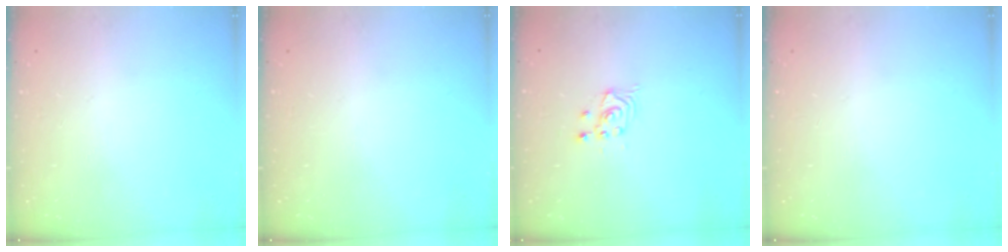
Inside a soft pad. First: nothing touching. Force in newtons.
{"total": 0.0}
{"total": 2.6, "press": 2.6, "slide": 0.1}
{"total": 0.0}